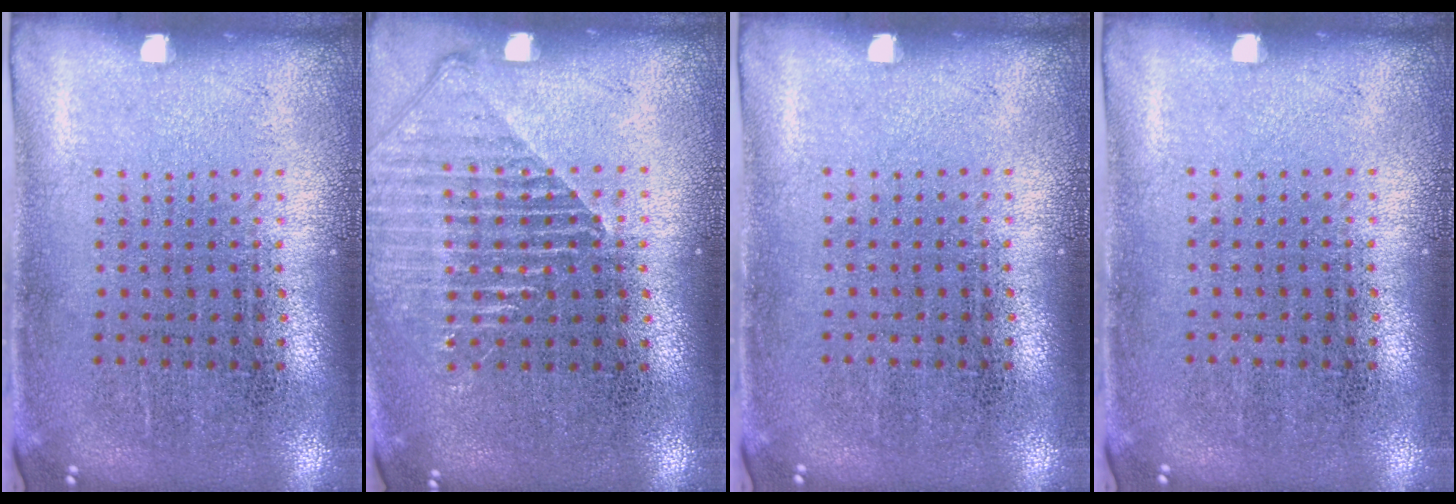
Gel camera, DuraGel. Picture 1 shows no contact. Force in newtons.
{"total": 1.3, "press": 1.3, "slide": 0.4}
{"total": 0.0}
{"total": 0.0}